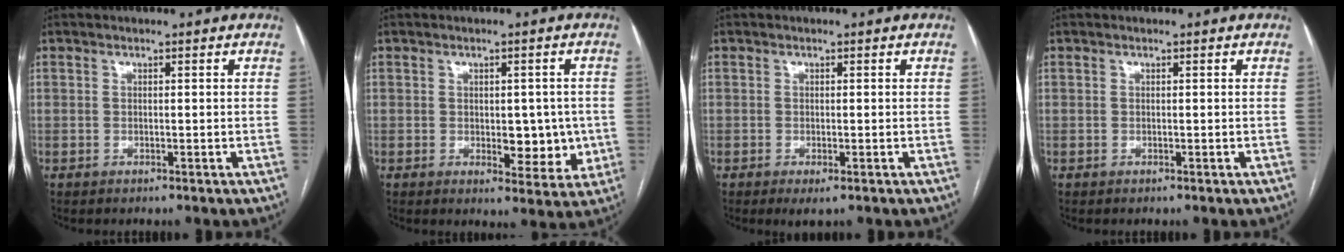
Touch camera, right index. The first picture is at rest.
{"total": 7.0, "force": [-0.6, 3.8, 5.9], "torque": [-0.060, 0.003, 0.003]}
{"total": 1.9, "force": [-1.0, 0.5, 1.5], "torque": [-0.021, -0.004, -0.012]}
{"total": 0.0}